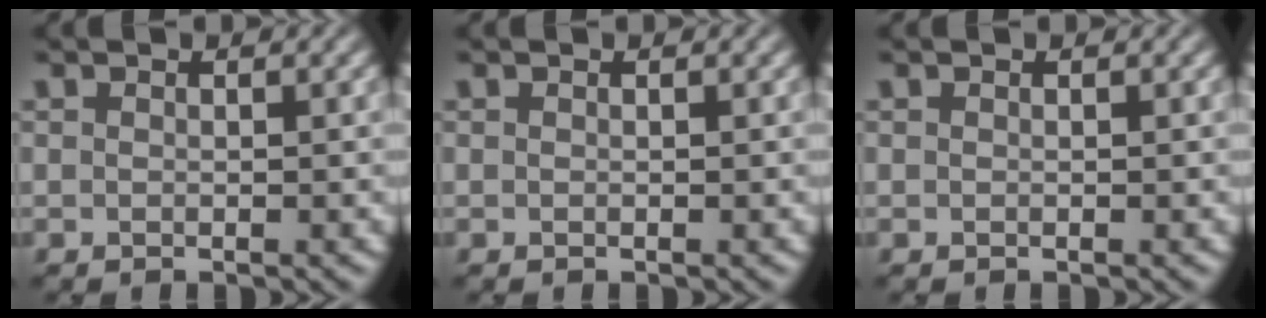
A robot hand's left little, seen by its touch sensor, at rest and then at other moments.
{"total": 0.0}
{"total": 0.0}